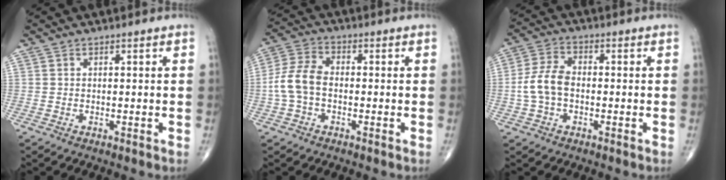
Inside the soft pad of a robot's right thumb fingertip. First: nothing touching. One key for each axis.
{"total": 7.7, "fx": -1.2, "fy": 4.8, "fz": 5.8, "tx": -0.128, "ty": 0.024, "tz": -0.032}
{"total": 7.4, "fx": -1.0, "fy": 4.6, "fz": 5.7, "tx": -0.122, "ty": 0.023, "tz": -0.025}